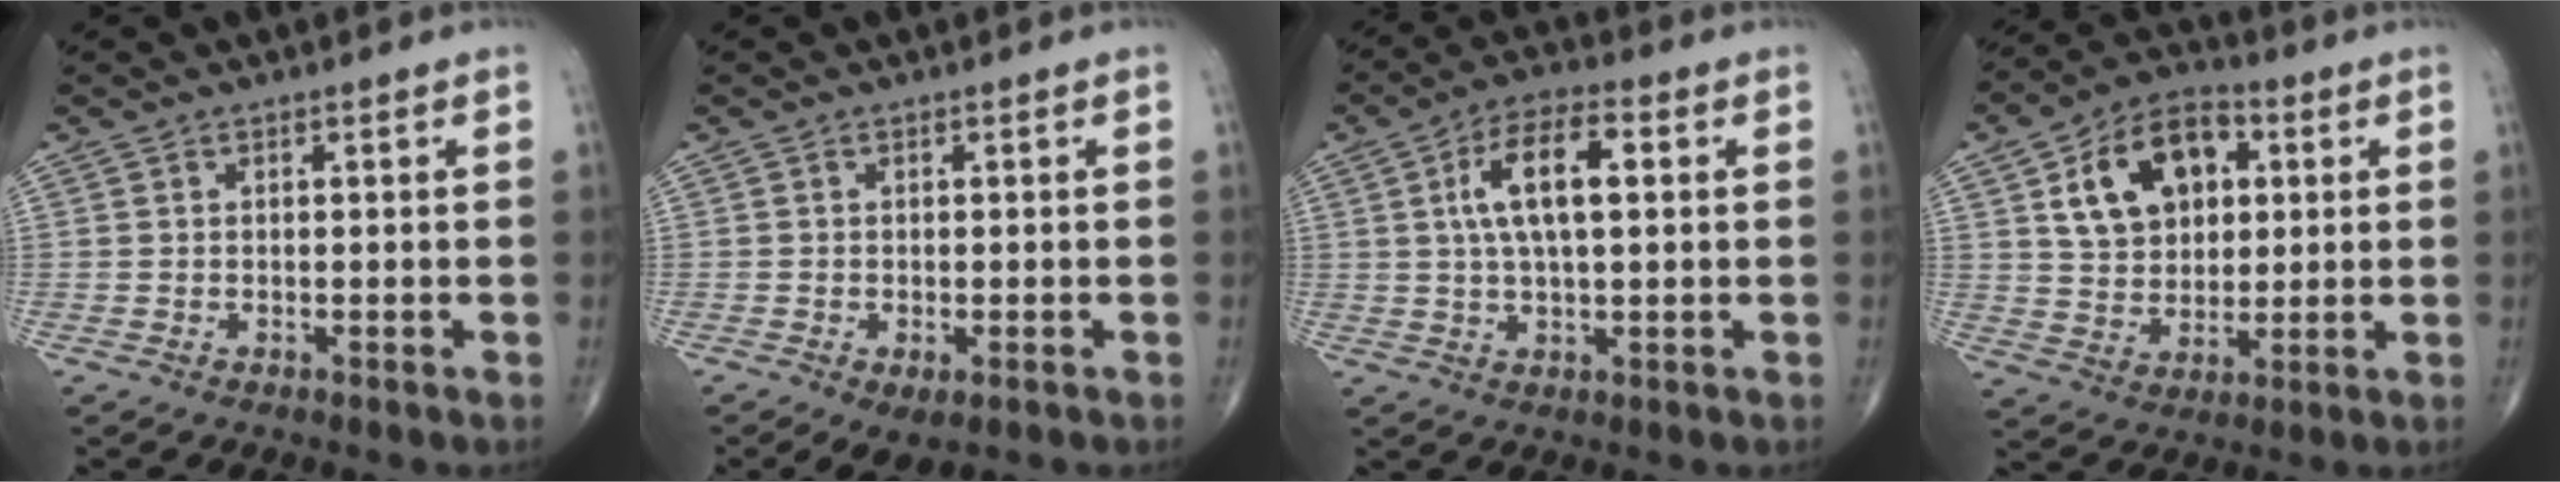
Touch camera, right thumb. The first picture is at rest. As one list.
[{"total": 3.9, "force": [-1.7, 1.9, 2.9], "torque": [-0.050, -0.005, -0.023]}, {"total": 10.8, "force": [2.2, 4.5, 9.6], "torque": [-0.168, 0.014, 0.035]}, {"total": 15.1, "force": [4.6, 10.3, 10.0], "torque": [-0.135, 0.002, 0.077]}]